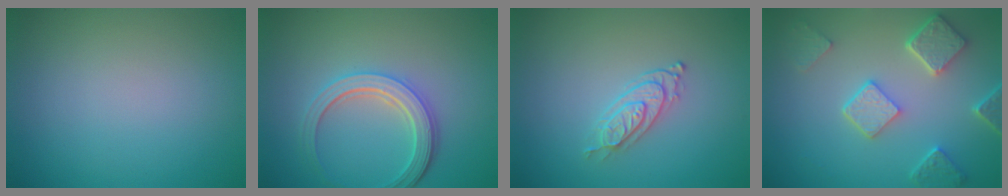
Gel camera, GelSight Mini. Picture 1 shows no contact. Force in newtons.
{"total": 4.4, "press": 3.4, "slide": 2.7}
{"total": 2.3, "press": 2.0, "slide": 1.1}
{"total": 4.9, "press": 3.8, "slide": 3.0}